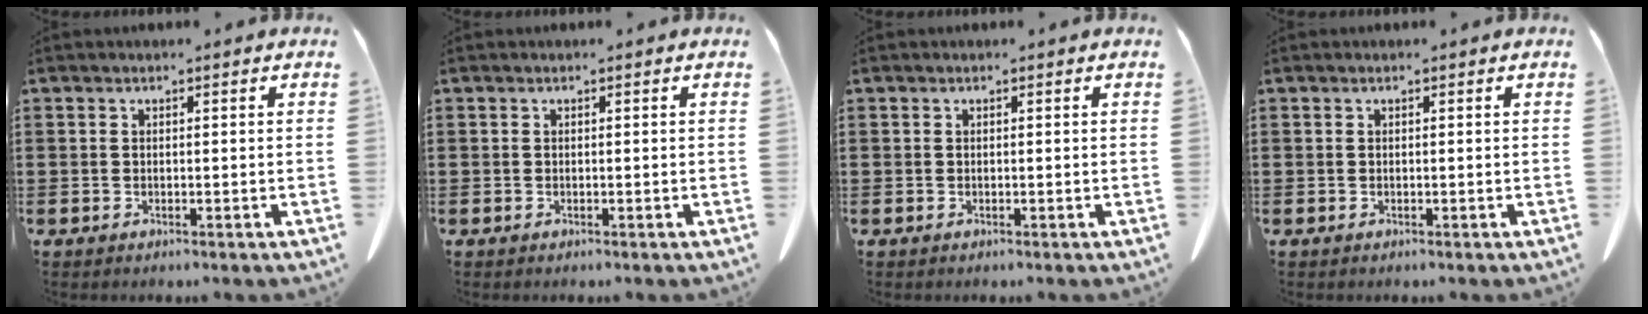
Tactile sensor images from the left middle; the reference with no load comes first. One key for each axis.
{"total": 0.0}
{"total": 0.0}
{"total": 0.0}